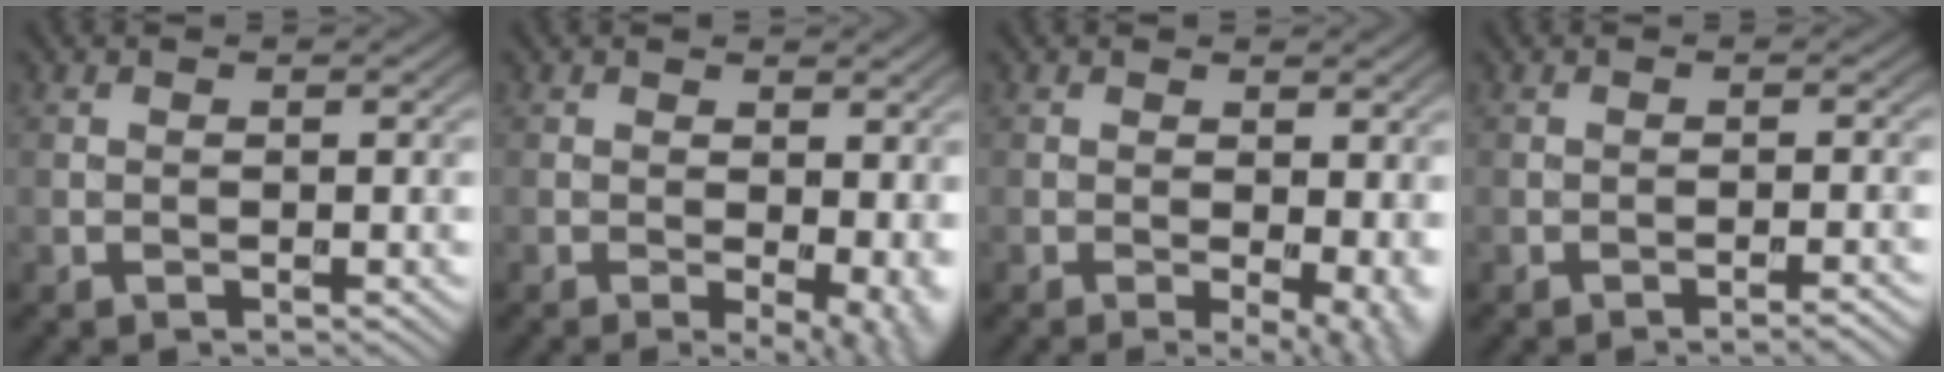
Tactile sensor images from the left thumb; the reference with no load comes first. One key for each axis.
{"total": 6.3, "fx": -0.3, "fy": 2.8, "fz": 5.6, "tx": -0.066, "ty": -0.007, "tz": 0.001}
{"total": 5.7, "fx": -0.5, "fy": 2.2, "fz": 5.3, "tx": -0.068, "ty": -0.007, "tz": -0.001}
{"total": 1.6, "fx": -1.1, "fy": 0.2, "fz": 1.1, "tx": -0.010, "ty": 0.007, "tz": -0.023}